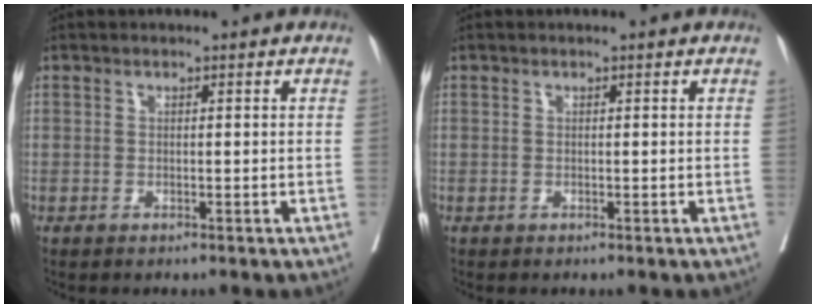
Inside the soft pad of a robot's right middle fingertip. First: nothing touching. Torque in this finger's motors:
{"motor_torque": [0.00, 0.00, -0.01, 0.00]}